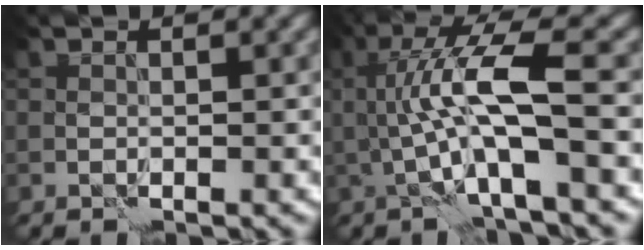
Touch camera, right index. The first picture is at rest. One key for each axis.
{"total": 7.6, "fx": 0.6, "fy": 1.5, "fz": 7.5, "tx": -0.137, "ty": 0.007, "tz": 0.013}